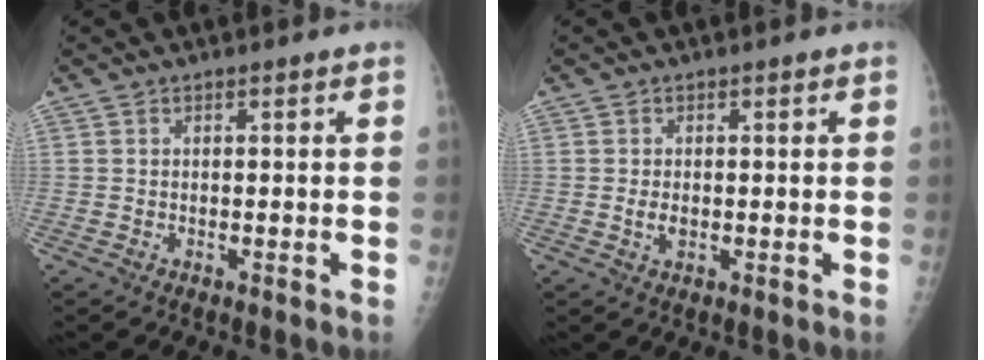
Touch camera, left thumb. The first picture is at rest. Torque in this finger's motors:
{"motor_torque": [-0.18, 0.04, 0.10, 0.04, 0.00]}